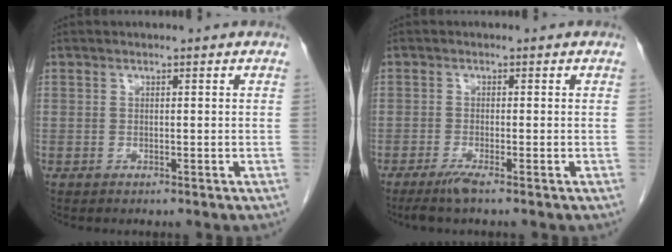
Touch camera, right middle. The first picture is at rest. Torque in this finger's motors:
{"motor_torque": [0.14, -0.11, 0.01, 0.01]}